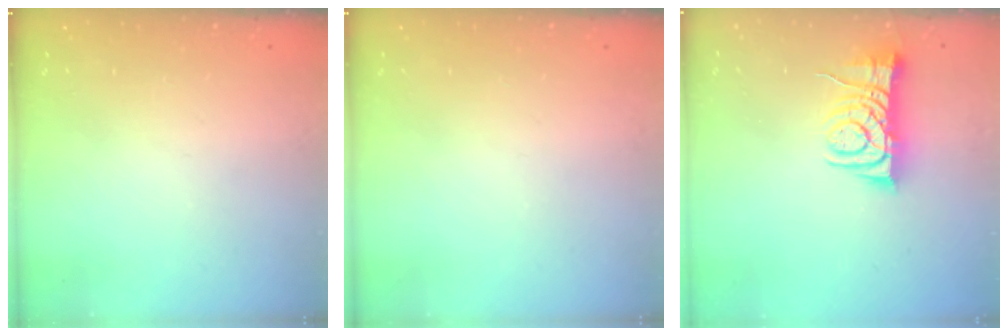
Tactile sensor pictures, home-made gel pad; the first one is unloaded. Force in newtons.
{"total": 0.0}
{"total": 7.6, "press": 7.5, "slide": 1.0}